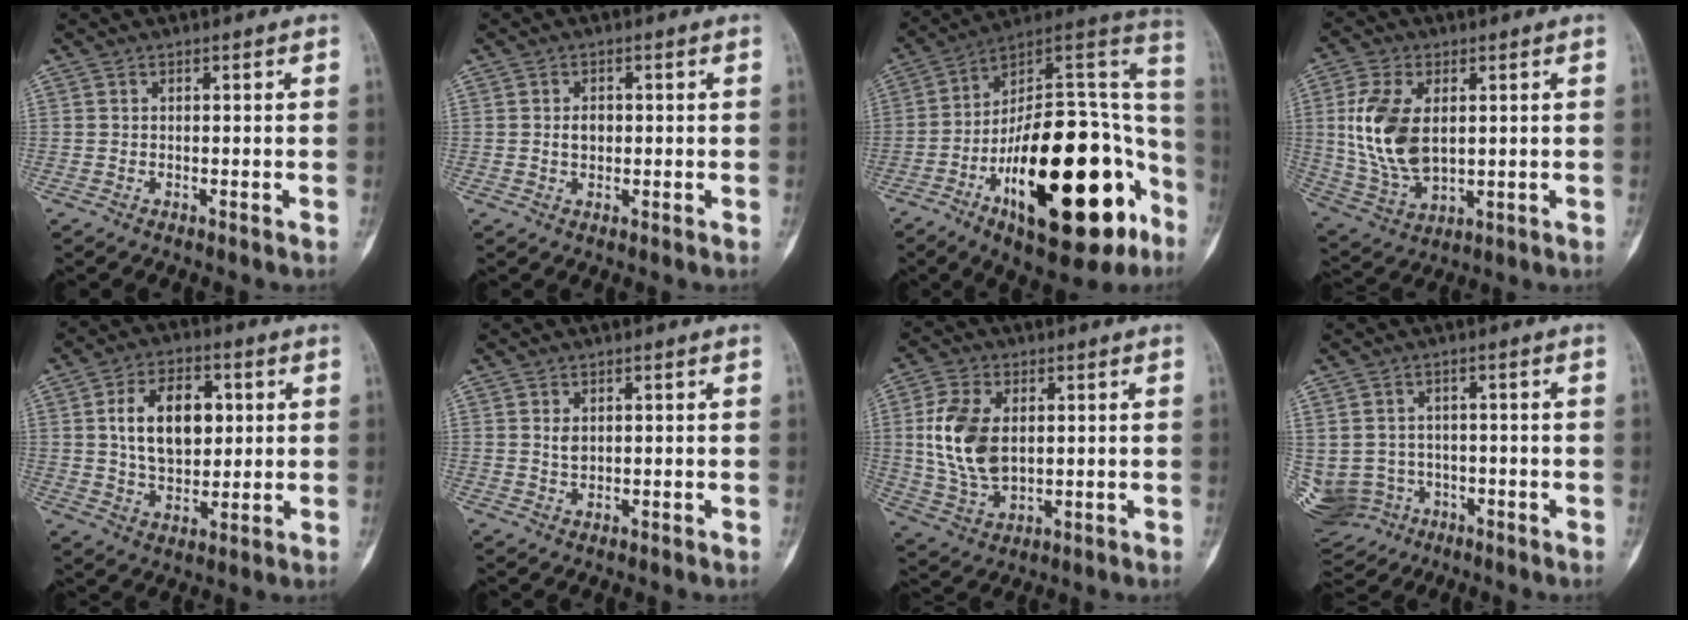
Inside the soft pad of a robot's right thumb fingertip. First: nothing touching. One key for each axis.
{"total": 2.5, "fx": 0.1, "fy": 1.8, "fz": 1.7, "tx": -0.022, "ty": 0.002, "tz": 0.001}
{"total": 33.0, "fx": -12.5, "fy": 13.8, "fz": 27.2, "tx": -0.338, "ty": 0.063, "tz": -0.184}
{"total": 14.3, "fx": 2.0, "fy": 8.3, "fz": 11.4, "tx": -0.230, "ty": -0.010, "tz": 0.051}
{"total": 13.2, "fx": 2.6, "fy": 8.3, "fz": 9.9, "tx": -0.135, "ty": -0.002, "tz": 0.045}
{"total": 1.8, "fx": 0.6, "fy": 1.2, "fz": 1.2, "tx": -0.017, "ty": -0.004, "tz": 0.014}
{"total": 12.8, "fx": 1.8, "fy": 7.9, "fz": 9.9, "tx": -0.194, "ty": -0.006, "tz": 0.042}
{"total": 12.3, "fx": -4.2, "fy": 10.7, "fz": 4.4, "tx": -0.113, "ty": 0.030, "tz": -0.056}